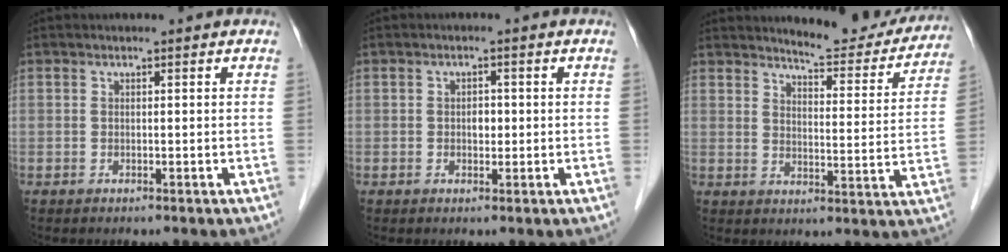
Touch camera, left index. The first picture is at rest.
{"total": 1.6, "force": [-0.7, 1.1, 1.1], "torque": [-0.016, -0.003, -0.009]}
{"total": 11.9, "force": [11.4, 2.0, 2.9], "torque": [-0.027, -0.038, 0.134]}